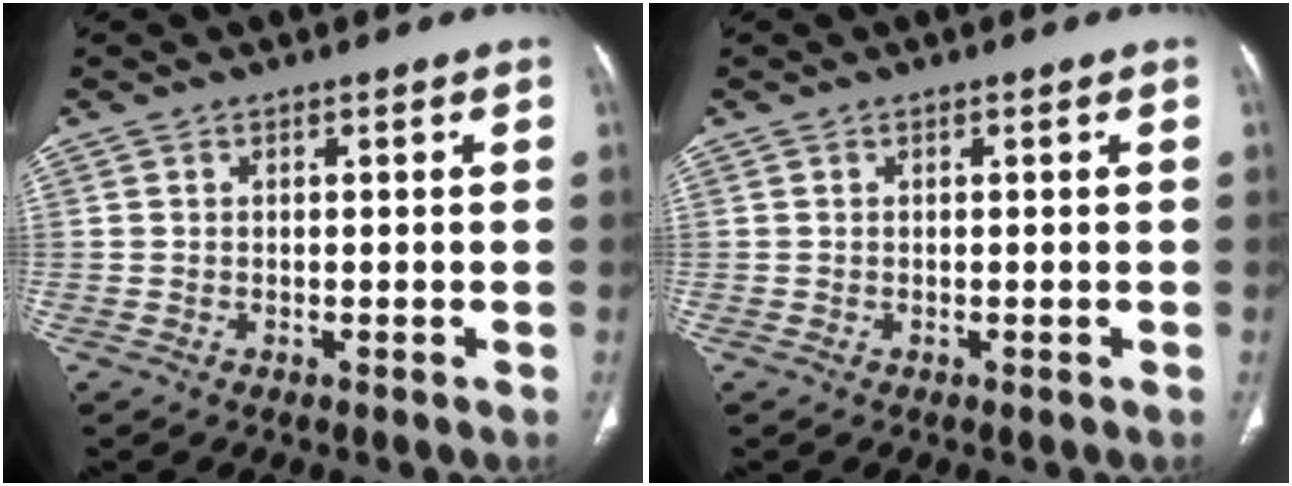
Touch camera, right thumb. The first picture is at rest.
{"total": 0.0}